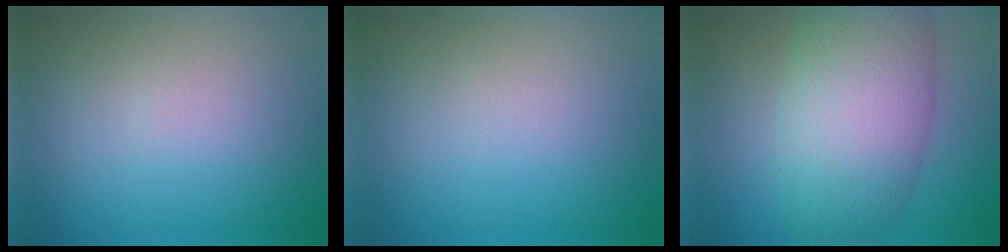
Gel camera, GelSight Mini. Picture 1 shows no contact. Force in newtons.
{"total": 0.0}
{"total": 9.1, "press": 9.1, "slide": 0.3}